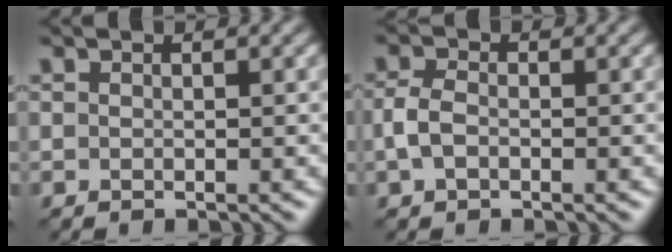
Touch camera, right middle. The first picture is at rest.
{"total": 2.0, "force": [-0.5, 1.3, 1.5], "torque": [-0.037, 0.006, -0.013]}